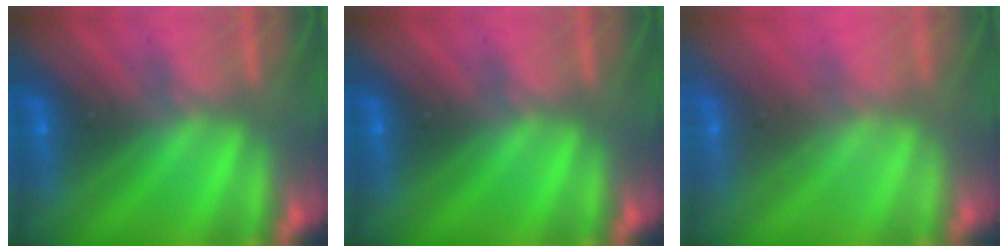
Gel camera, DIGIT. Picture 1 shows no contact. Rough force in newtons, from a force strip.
{"total": 0.0}
{"total": 5.8}